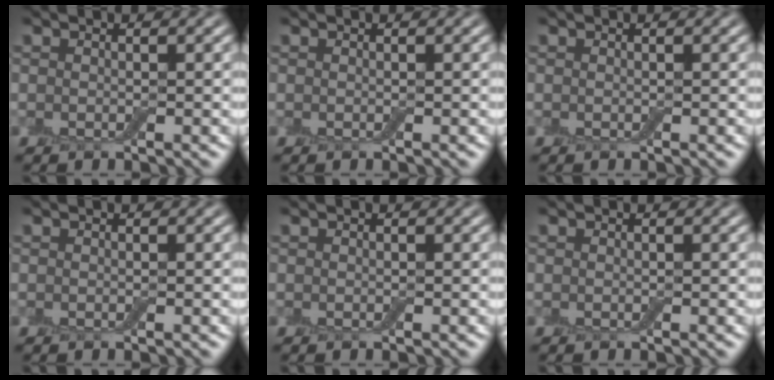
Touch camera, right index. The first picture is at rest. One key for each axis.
{"total": 0.0}
{"total": 0.0}
{"total": 0.0}
{"total": 0.0}
{"total": 0.0}